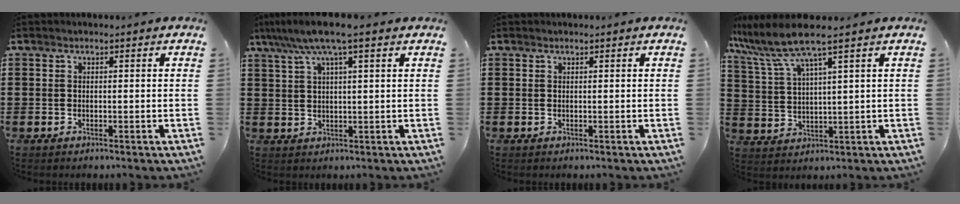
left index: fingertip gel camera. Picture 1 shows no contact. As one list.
[{"total": 6.8, "force": [4.3, 0.4, 5.3], "torque": [-0.111, -0.002, 0.073]}, {"total": 0.0}, {"total": 7.4, "force": [5.2, 0.3, 5.2], "torque": [-0.133, -0.026, 0.085]}]